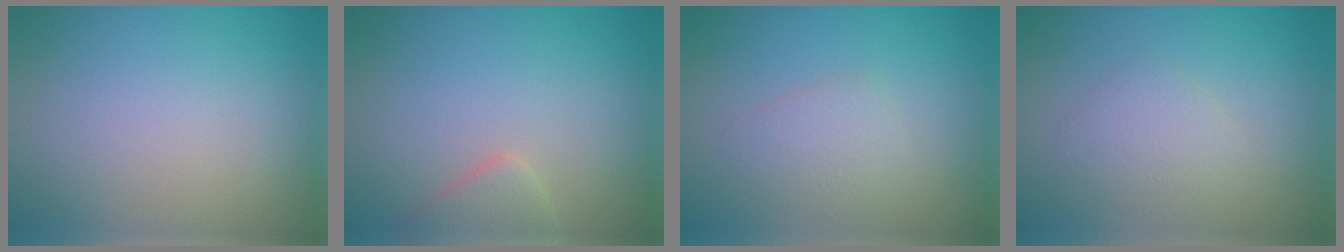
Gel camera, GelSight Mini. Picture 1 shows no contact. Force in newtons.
{"total": 2.1, "press": 2.1, "slide": 0.2}
{"total": 2.1, "press": 2.1, "slide": 0.1}
{"total": 2.1, "press": 2.1, "slide": 0.0}